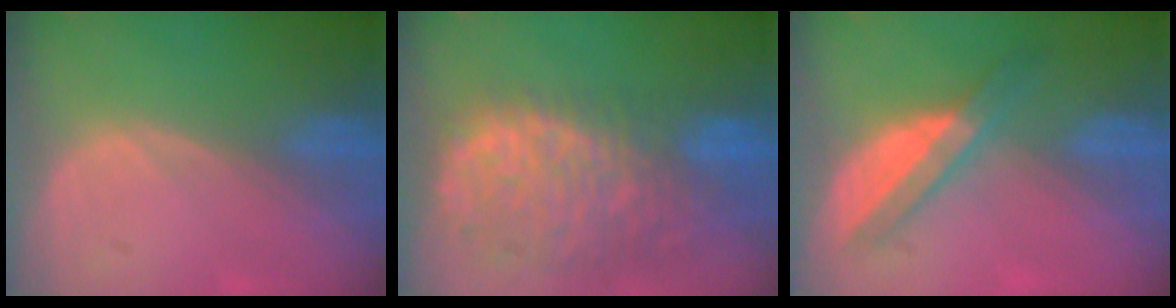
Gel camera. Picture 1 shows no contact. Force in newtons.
{"total": 13.5, "press": 11.0, "slide": 7.8}
{"total": 6.1, "press": 5.4, "slide": 2.9}